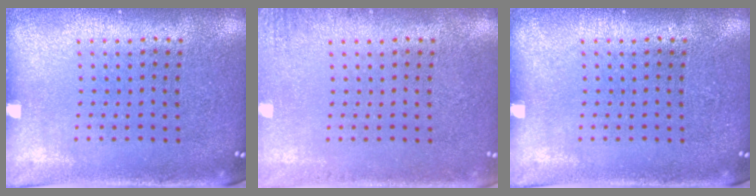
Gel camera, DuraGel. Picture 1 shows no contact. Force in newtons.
{"total": 1.4, "press": 1.4, "slide": 0.2}
{"total": 0.0}